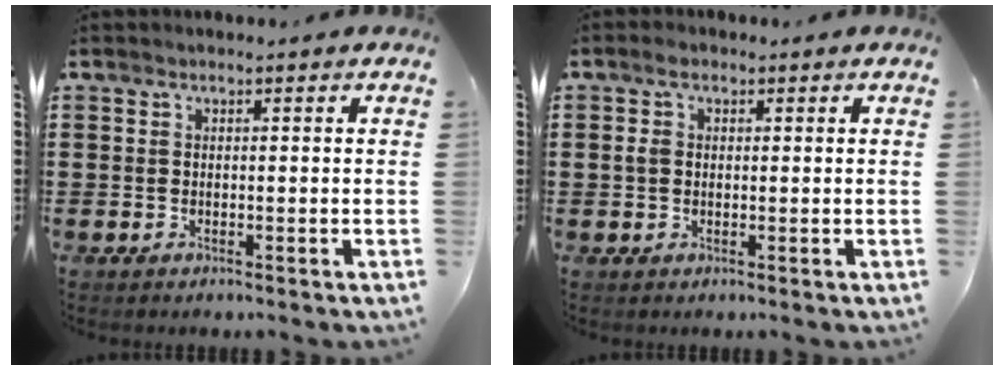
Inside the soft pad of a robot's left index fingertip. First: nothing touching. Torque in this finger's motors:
{"motor_torque": [0.64, -0.21, 0.09, 0.07]}